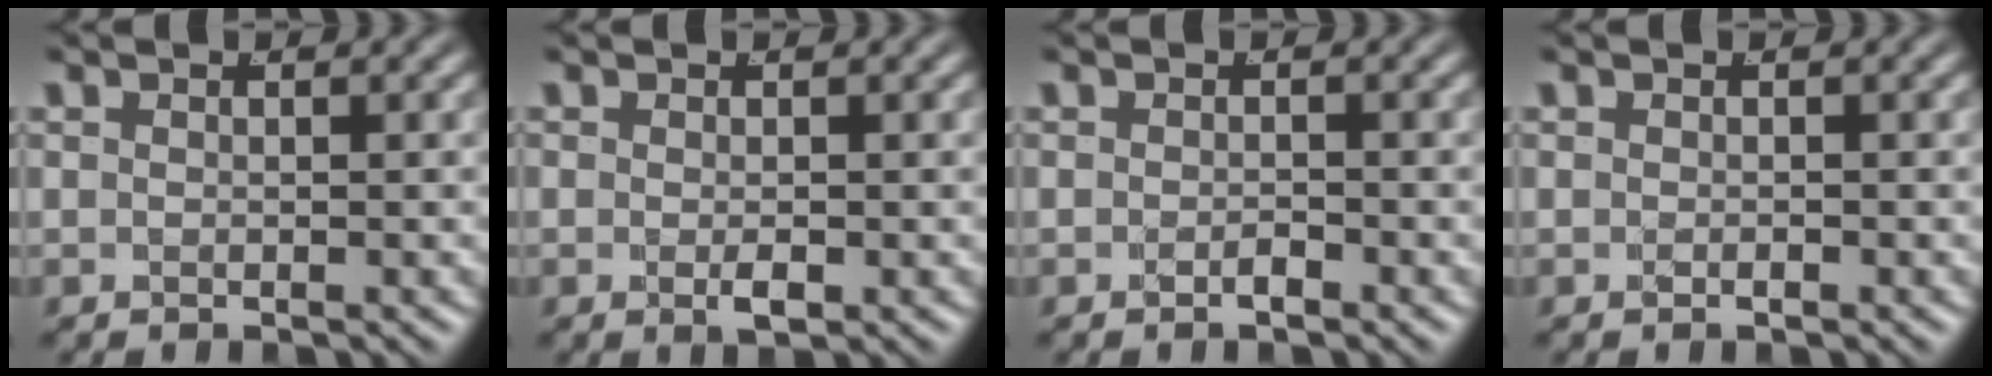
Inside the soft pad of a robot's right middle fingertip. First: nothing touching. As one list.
[{"total": 1.2, "force": [-0.4, 0.4, 1.0], "torque": [-0.022, -0.007, -0.005]}, {"total": 0.9, "force": [-0.8, -0.2, 0.4], "torque": [-0.008, -0.004, -0.012]}, {"total": 0.6, "force": [-0.5, -0.2, 0.3], "torque": [-0.012, -0.006, -0.004]}]